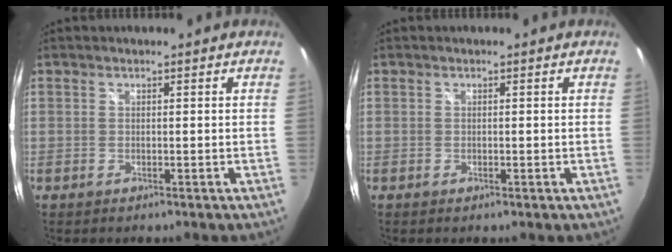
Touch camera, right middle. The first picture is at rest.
{"total": 0.0}